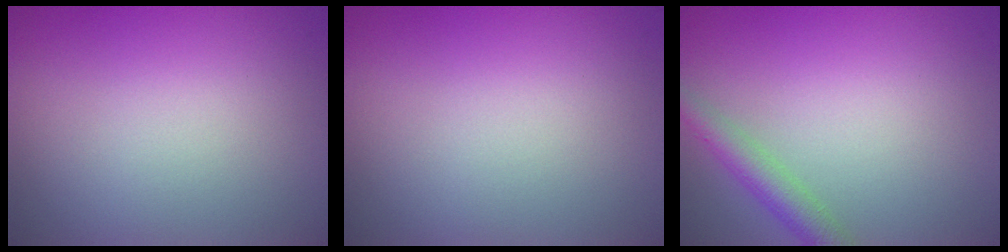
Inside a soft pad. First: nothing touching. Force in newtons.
{"total": 0.0}
{"total": 2.6, "press": 2.6, "slide": 0.1}